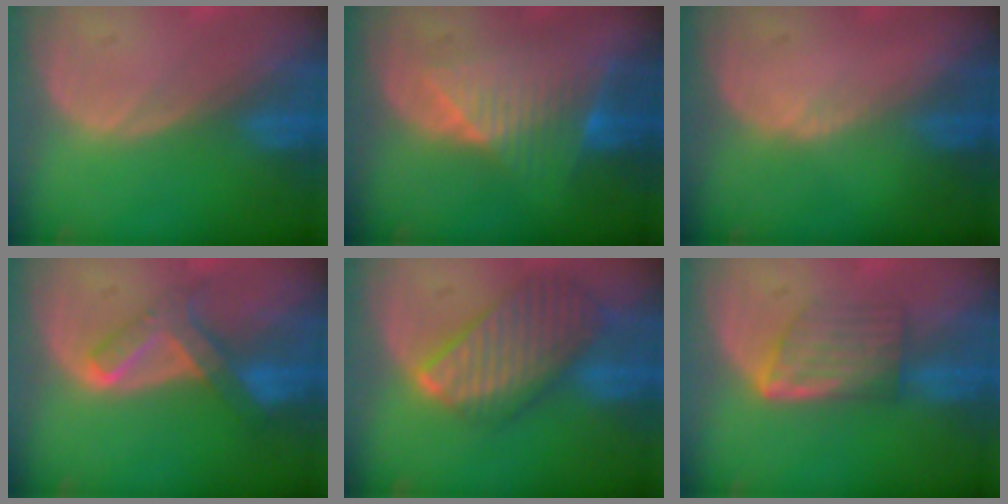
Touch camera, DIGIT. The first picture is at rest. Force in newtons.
{"total": 8.3, "press": 7.1, "slide": 4.2}
{"total": 0.7, "press": 0.4, "slide": 0.5}
{"total": 6.6, "press": 5.7, "slide": 3.2}
{"total": 9.8, "press": 8.4, "slide": 5.0}
{"total": 5.9, "press": 5.5, "slide": 2.2}